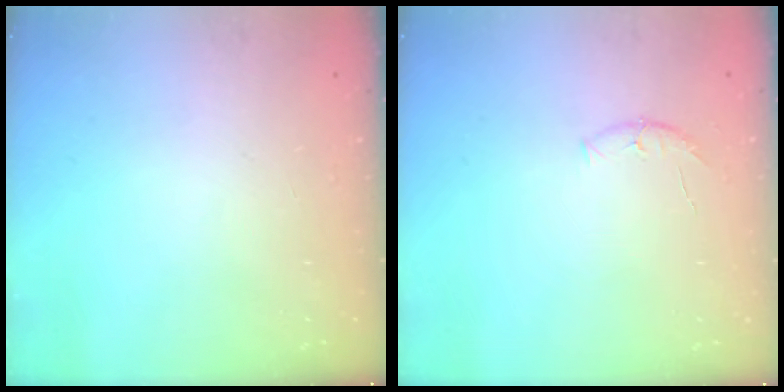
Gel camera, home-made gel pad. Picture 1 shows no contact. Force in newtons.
{"total": 5.6, "press": 5.5, "slide": 1.1}